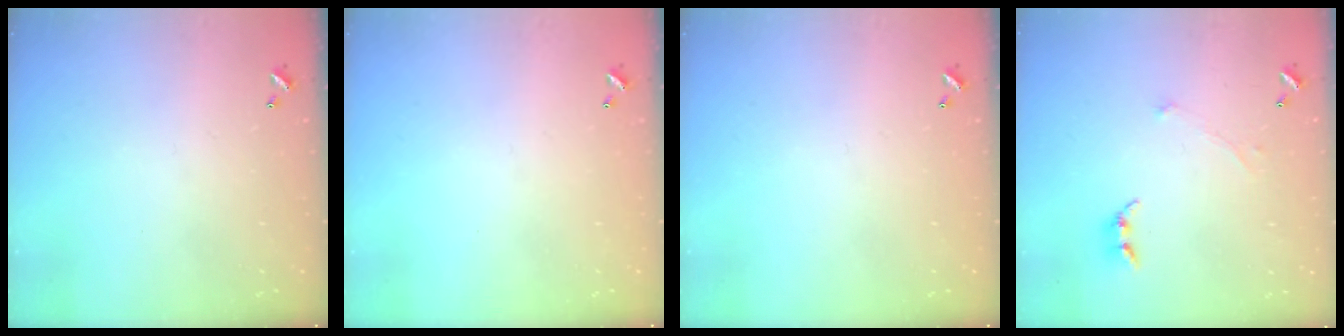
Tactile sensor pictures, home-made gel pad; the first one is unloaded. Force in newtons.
{"total": 0.0}
{"total": 0.0}
{"total": 0.7, "press": 0.3, "slide": 0.6}